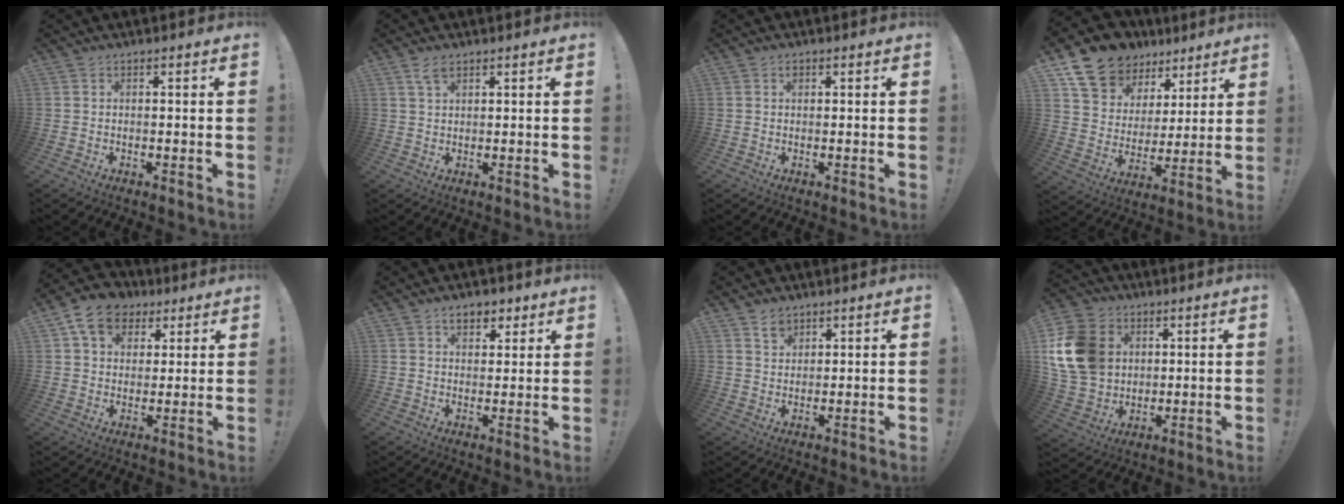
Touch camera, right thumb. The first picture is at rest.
{"total": 3.4, "force": [2.2, 1.6, 2.1], "torque": [-0.034, -0.007, 0.039]}
{"total": 0.8, "force": [0.4, 0.7, 0.2], "torque": [0.004, -0.002, 0.005]}
{"total": 13.8, "force": [9.6, 9.1, 3.9], "torque": [-0.077, -0.063, 0.185]}
{"total": 11.7, "force": [5.7, 8.9, 5.1], "torque": [-0.080, -0.019, 0.112]}
{"total": 5.7, "force": [3.5, 3.7, 2.7], "torque": [-0.031, -0.011, 0.061]}
{"total": 4.0, "force": [3.0, 2.5, 1.0], "torque": [-0.013, -0.013, 0.055]}
{"total": 17.1, "force": [3.7, 13.8, 9.5], "torque": [-0.177, -0.006, 0.076]}